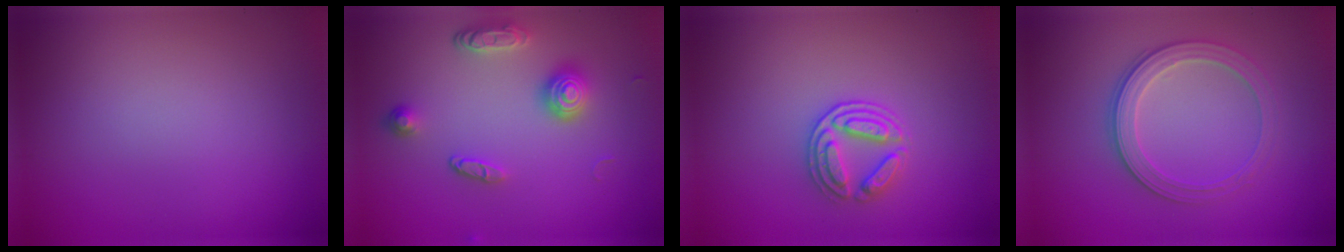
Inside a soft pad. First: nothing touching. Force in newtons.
{"total": 3.5, "press": 2.9, "slide": 1.9}
{"total": 2.9, "press": 2.7, "slide": 1.0}
{"total": 3.3, "press": 3.1, "slide": 1.2}